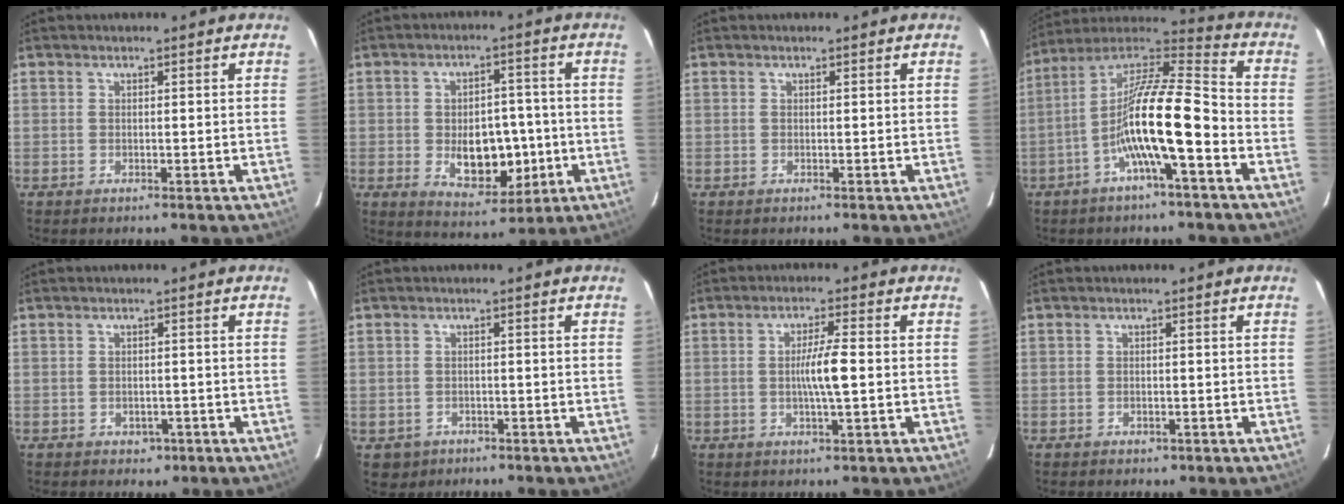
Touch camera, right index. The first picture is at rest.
{"total": 10.2, "force": [-1.9, 6.0, 8.1], "torque": [-0.120, 0.007, -0.017]}
{"total": 0.0}
{"total": 15.0, "force": [-4.6, 1.4, 14.2], "torque": [-0.259, 0.017, -0.085]}
{"total": 2.0, "force": [-1.0, 1.6, 0.7], "torque": [-0.007, 0.005, -0.007]}
{"total": 3.3, "force": [-1.4, 2.9, 0.1], "torque": [-0.002, 0.008, -0.018]}
{"total": 5.0, "force": [-0.4, -0.1, 5.0], "torque": [-0.092, -0.002, -0.009]}
{"total": 1.0, "force": [-0.6, 0.8, 0.3], "torque": [-0.006, 0.001, -0.005]}